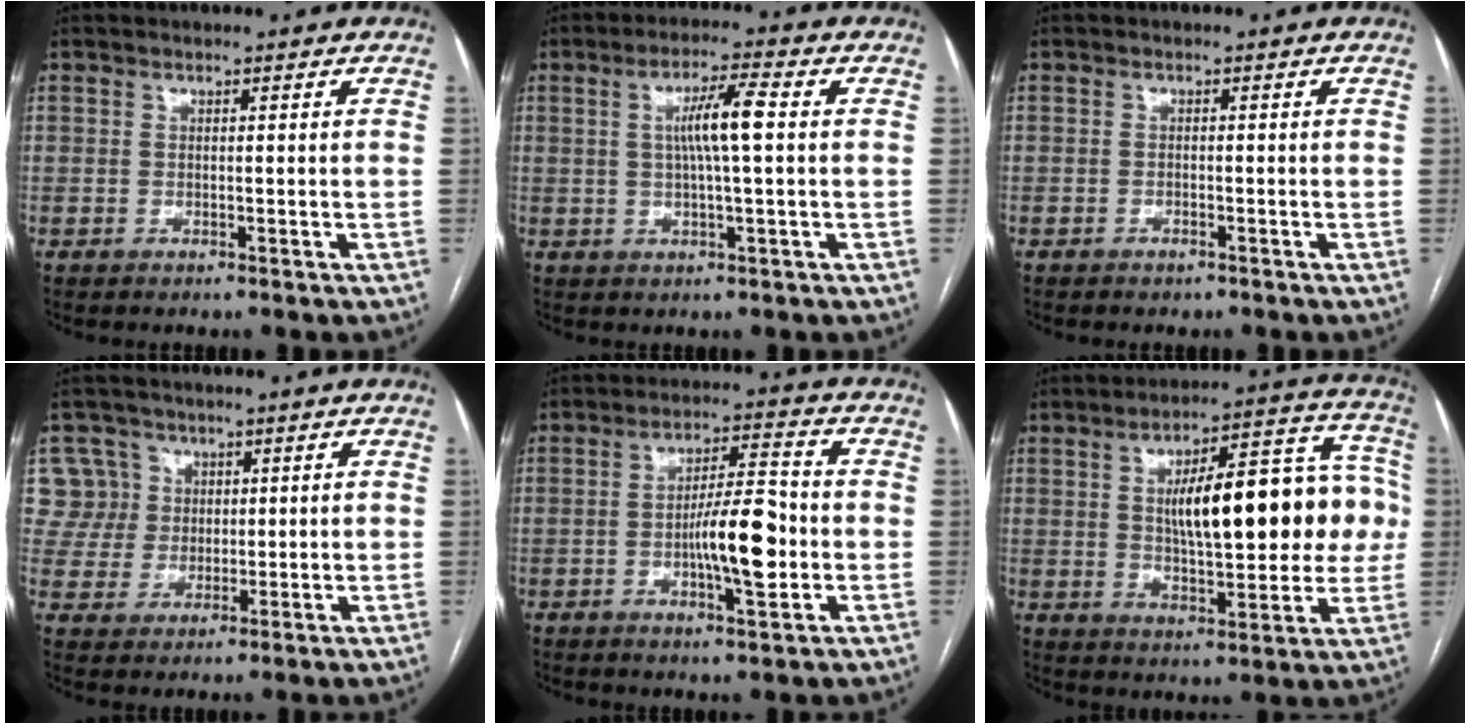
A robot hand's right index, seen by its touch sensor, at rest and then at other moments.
{"total": 6.5, "force": [0.8, 0.1, 6.4], "torque": [-0.116, 0.005, 0.014]}
{"total": 0.8, "force": [-0.7, 0.3, 0.3], "torque": [-0.011, -0.001, -0.008]}
{"total": 7.1, "force": [2.3, 6.8, -0.1], "torque": [0.010, 0.019, 0.052]}
{"total": 9.7, "force": [-1.8, 2.0, 9.3], "torque": [-0.157, 0.008, -0.029]}
{"total": 18.9, "force": [1.9, 6.1, 17.8], "torque": [-0.249, 0.042, 0.035]}